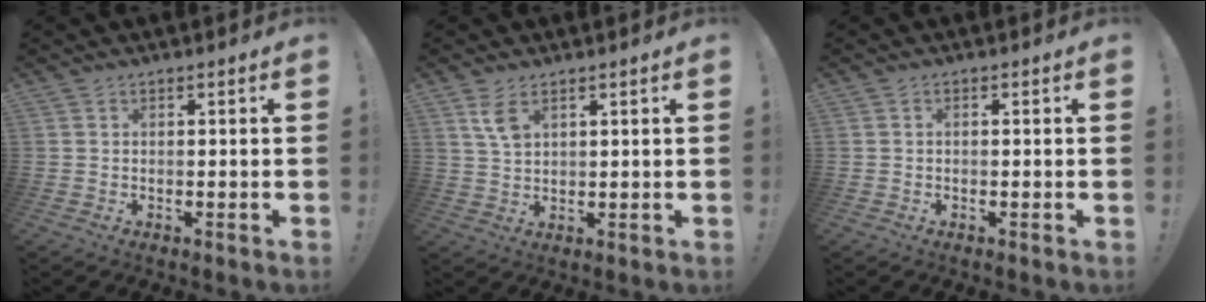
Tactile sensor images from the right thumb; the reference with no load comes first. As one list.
[{"total": 5.6, "force": [2.9, 2.8, 3.8], "torque": [-0.062, -0.012, 0.052]}, {"total": 0.6, "force": [-0.4, 0.2, 0.3], "torque": [-0.006, 0.000, -0.008]}]